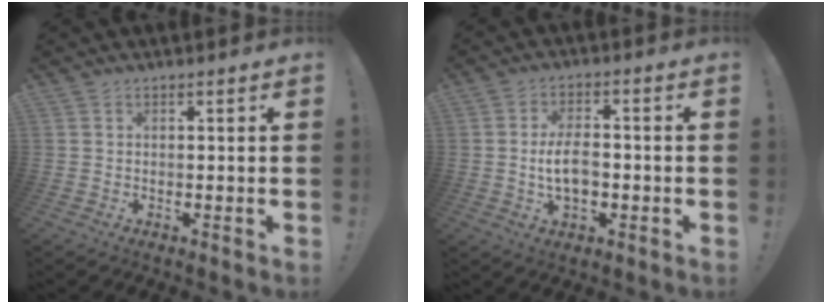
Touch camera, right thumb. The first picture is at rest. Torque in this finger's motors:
{"motor_torque": [-0.06, 0.33, 0.31, -0.22, 0.11]}